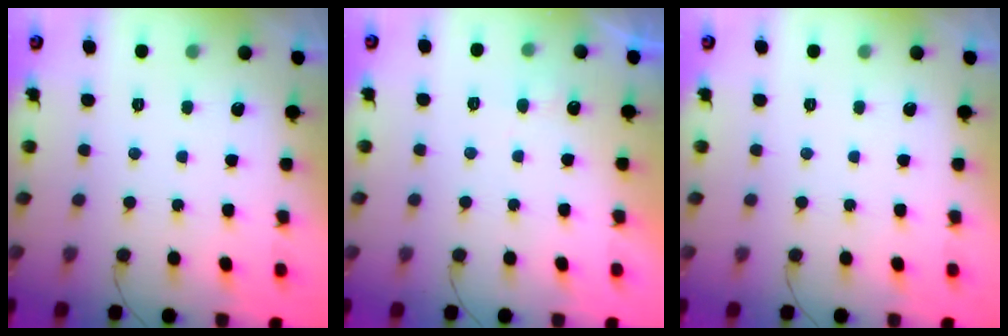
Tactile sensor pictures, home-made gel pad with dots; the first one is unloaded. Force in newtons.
{"total": 3.9, "press": 3.9, "slide": 0.2}
{"total": 0.0}